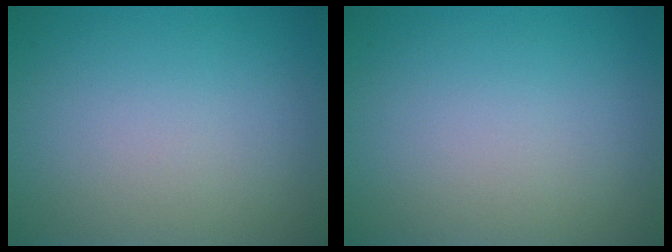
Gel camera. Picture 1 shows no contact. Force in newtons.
{"total": 0.0}